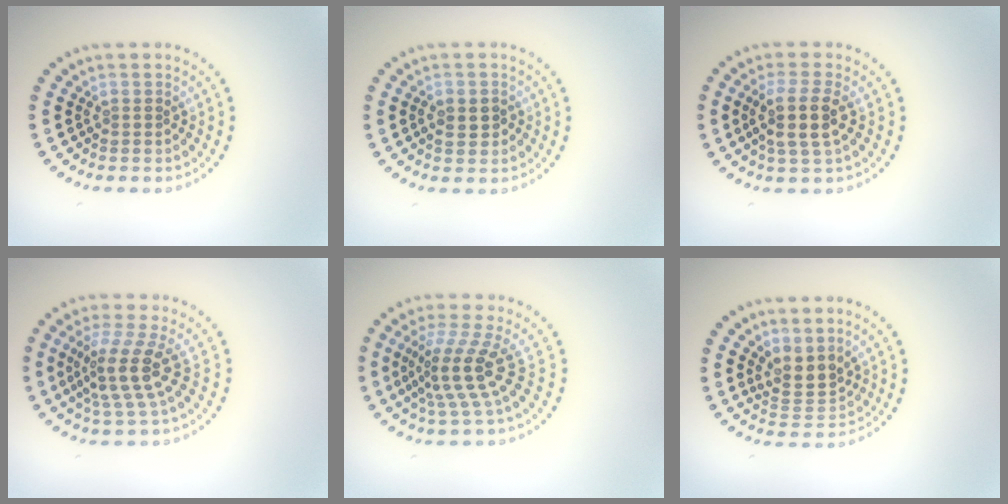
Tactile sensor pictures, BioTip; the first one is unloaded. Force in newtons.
{"total": 2.1, "press": 2.1, "slide": 0.2}
{"total": 3.4, "press": 3.0, "slide": 1.6}
{"total": 4.2, "press": 3.1, "slide": 2.8}
{"total": 4.4, "press": 3.0, "slide": 3.2}
{"total": 2.8, "press": 2.4, "slide": 1.4}